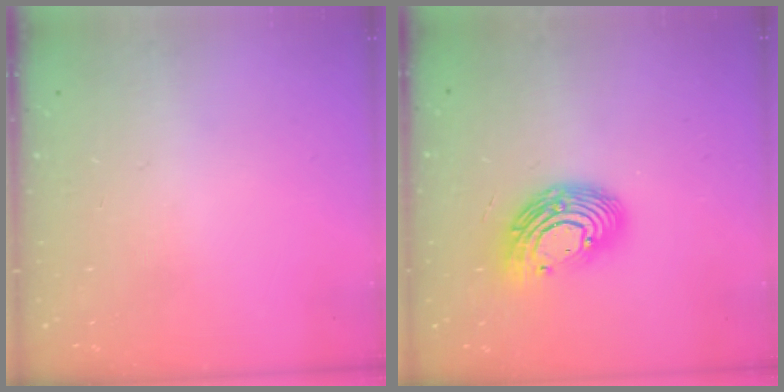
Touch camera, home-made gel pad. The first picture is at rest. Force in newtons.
{"total": 13.9, "press": 13.8, "slide": 1.1}